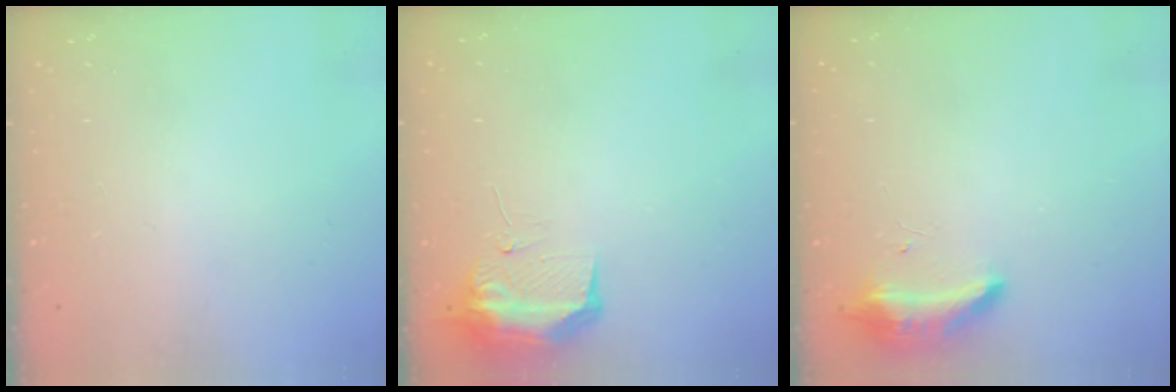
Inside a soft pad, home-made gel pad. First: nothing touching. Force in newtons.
{"total": 9.6, "press": 9.6, "slide": 0.3}
{"total": 8.7, "press": 8.5, "slide": 1.8}